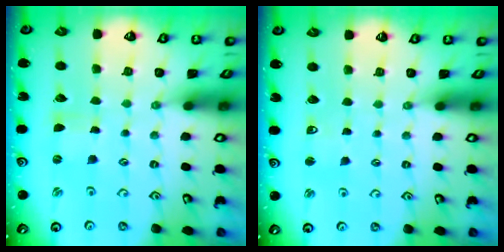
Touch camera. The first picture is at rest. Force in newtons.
{"total": 2.8, "press": 2.7, "slide": 0.7}